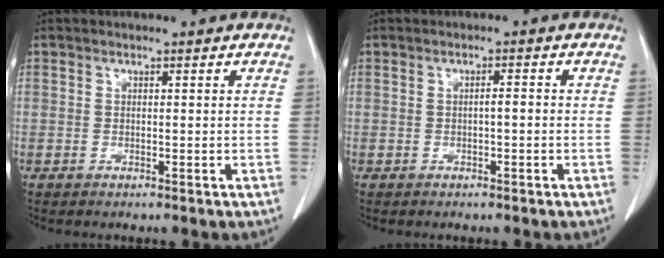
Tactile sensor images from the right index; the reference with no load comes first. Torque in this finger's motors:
{"motor_torque": [0.30, -0.10, 0.17, 0.04]}